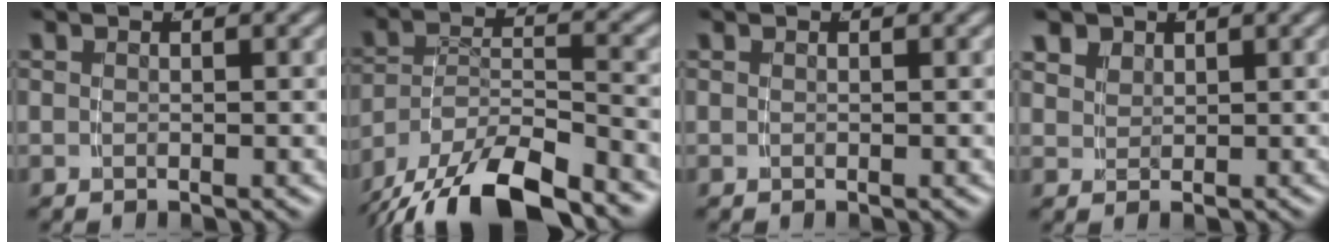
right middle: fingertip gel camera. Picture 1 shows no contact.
{"total": 8.9, "force": [-6.2, 4.5, 4.5], "torque": [-0.081, -0.019, -0.104]}
{"total": 0.0}
{"total": 2.4, "force": [1.3, 1.6, 1.2], "torque": [-0.026, -0.007, 0.036]}